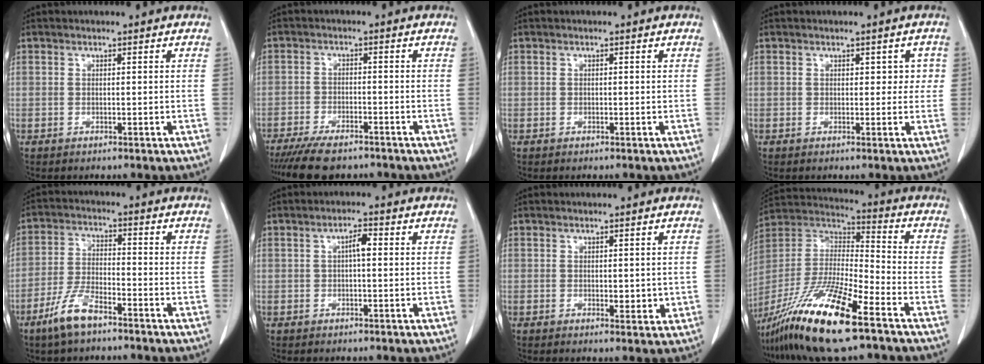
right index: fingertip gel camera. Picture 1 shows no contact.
{"total": 9.0, "force": [-7.5, 2.5, 4.4], "torque": [-0.068, -0.013, -0.118]}
{"total": 0.0}
{"total": 2.4, "force": [0.6, 1.6, 1.7], "torque": [-0.007, 0.010, 0.006]}
{"total": 7.1, "force": [-5.0, 1.8, 4.7], "torque": [-0.104, -0.008, -0.097]}
{"total": 2.3, "force": [0.3, 0.5, 2.3], "torque": [-0.038, 0.007, 0.005]}
{"total": 2.5, "force": [0.0, 1.3, 2.2], "torque": [-0.027, -0.005, 0.004]}
{"total": 20.4, "force": [-13.0, 2.2, 15.5], "torque": [-0.332, -0.037, -0.242]}